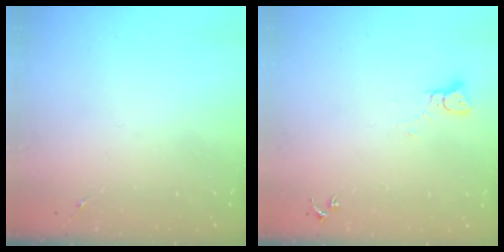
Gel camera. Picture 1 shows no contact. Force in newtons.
{"total": 2.2, "press": 2.2, "slide": 0.2}